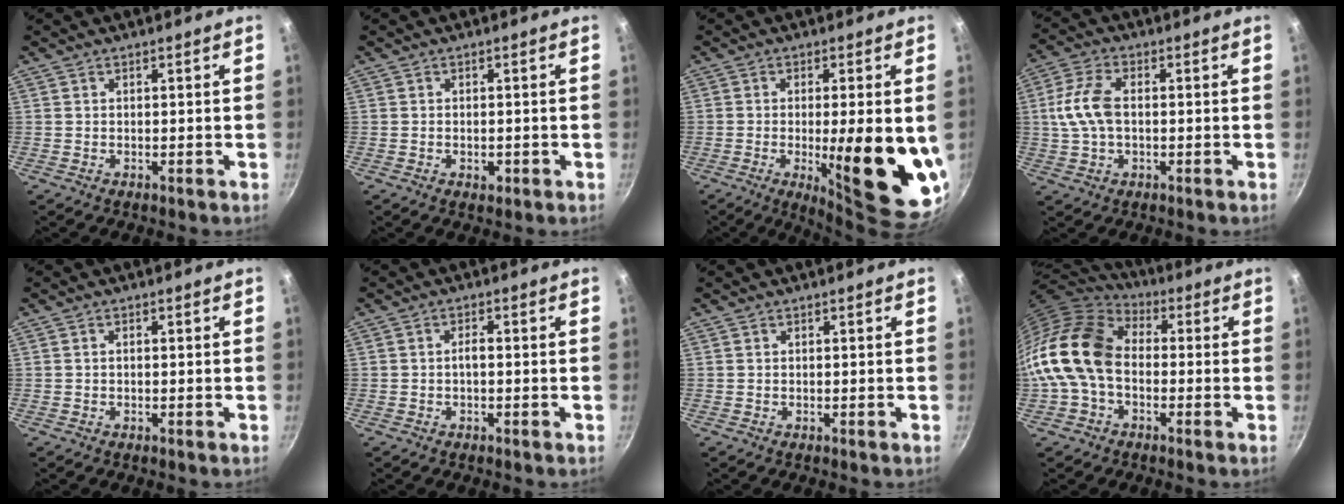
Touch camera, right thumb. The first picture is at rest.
{"total": 1.9, "force": [-0.6, 1.2, 1.3], "torque": [-0.019, 0.000, -0.009]}
{"total": 18.0, "force": [-2.5, 4.6, 17.2], "torque": [-0.224, -0.019, -0.025]}
{"total": 8.6, "force": [0.3, 5.1, 6.9], "torque": [-0.141, 0.020, 0.001]}
{"total": 0.6, "force": [-0.1, 0.3, 0.4], "torque": [-0.008, 0.005, -0.001]}
{"total": 1.6, "force": [-0.4, 0.7, 1.4], "torque": [-0.026, 0.010, -0.008]}
{"total": 0.0}
{"total": 16.5, "force": [-1.9, 11.5, 11.7], "torque": [-0.210, 0.039, -0.056]}